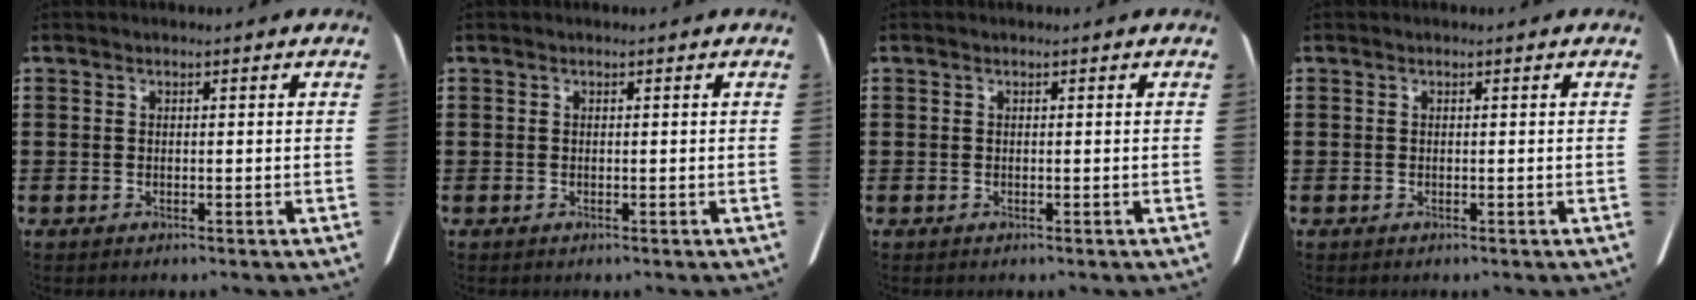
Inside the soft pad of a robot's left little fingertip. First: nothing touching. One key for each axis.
{"total": 0.0}
{"total": 0.0}
{"total": 0.0}